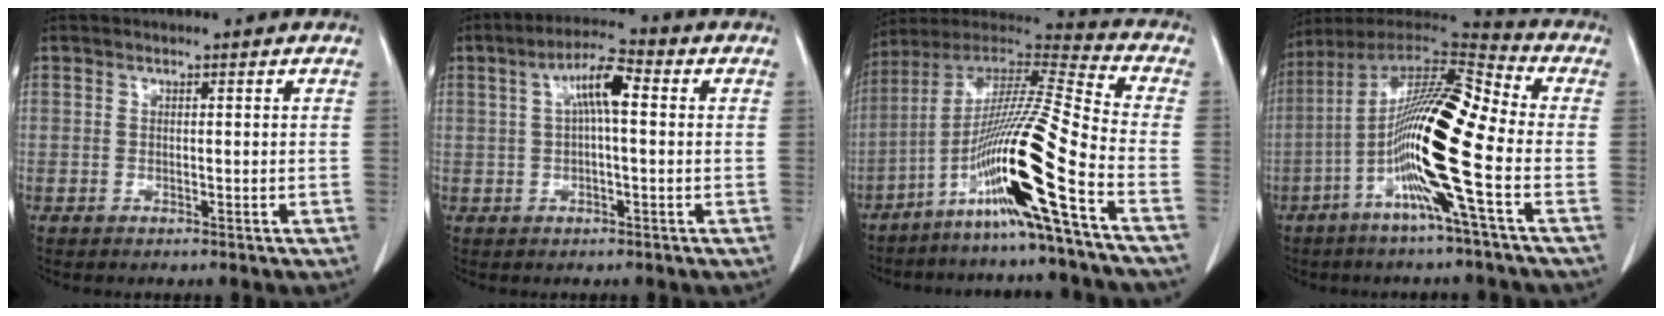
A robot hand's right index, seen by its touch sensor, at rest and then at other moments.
{"total": 6.3, "force": [1.2, 1.3, 6.1], "torque": [-0.114, 0.022, 0.019]}
{"total": 18.6, "force": [-8.3, -2.2, 16.5], "torque": [-0.323, -0.016, -0.158]}
{"total": 17.3, "force": [-4.6, -0.1, 16.7], "torque": [-0.312, 0.001, -0.099]}